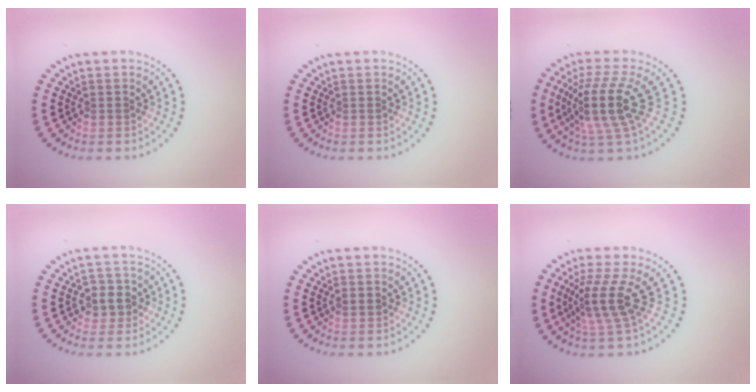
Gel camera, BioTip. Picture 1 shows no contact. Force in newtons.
{"total": 0.0}
{"total": 4.8, "press": 3.6, "slide": 3.3}
{"total": 2.4, "press": 2.3, "slide": 0.8}
{"total": 1.3, "press": 1.3, "slide": 0.1}
{"total": 3.8, "press": 2.7, "slide": 2.7}